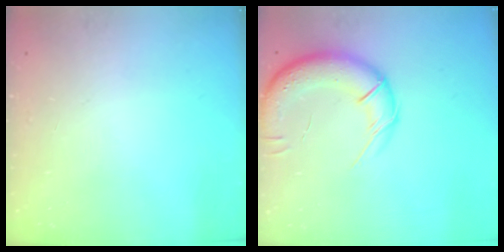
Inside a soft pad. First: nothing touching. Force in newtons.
{"total": 15.8, "press": 15.3, "slide": 4.0}